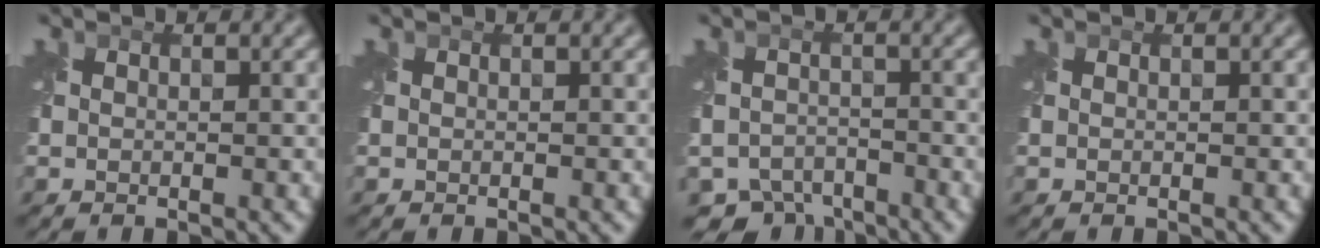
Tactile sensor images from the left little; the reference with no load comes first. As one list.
[{"total": 0.0}, {"total": 4.9, "force": [-4.2, 2.3, 0.9], "torque": [-0.008, -0.014, -0.073]}, {"total": 0.0}]